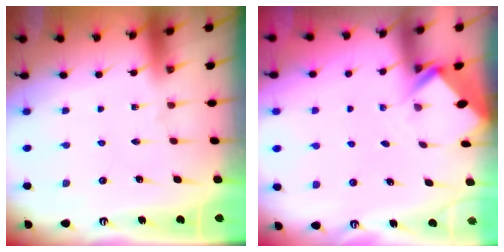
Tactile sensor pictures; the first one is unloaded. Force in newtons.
{"total": 2.8, "press": 2.8, "slide": 0.2}